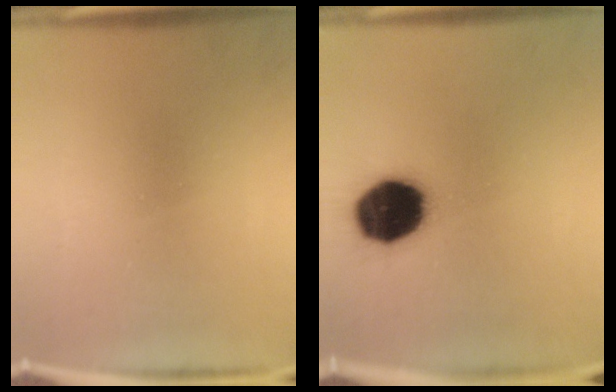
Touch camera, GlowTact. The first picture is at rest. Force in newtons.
{"total": 16.8}